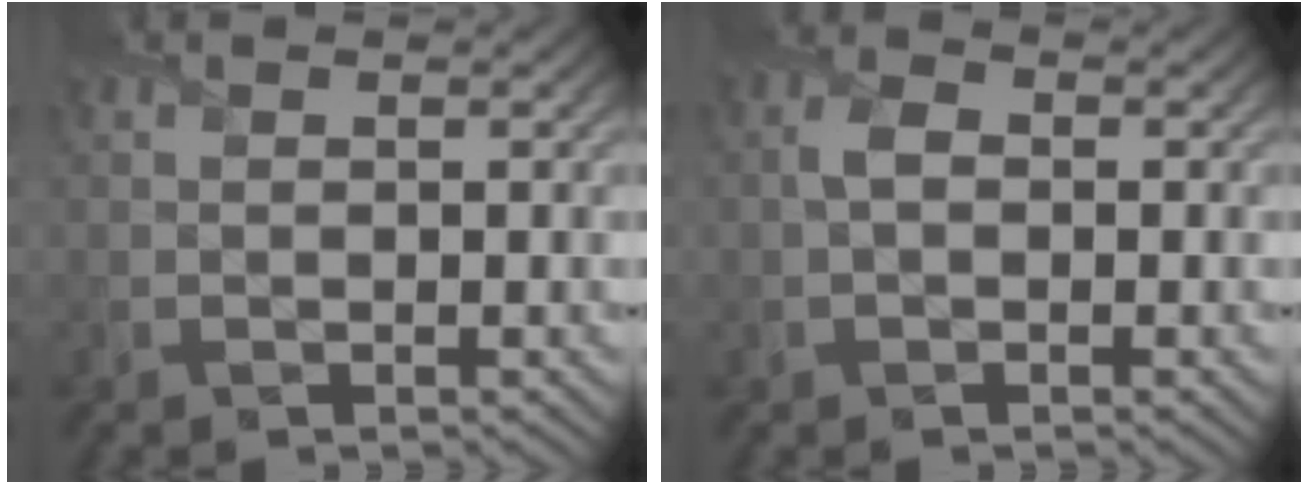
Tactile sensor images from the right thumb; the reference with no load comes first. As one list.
[{"total": 1.9, "force": [-0.1, 1.3, 1.4], "torque": [-0.034, 0.005, -0.005]}]